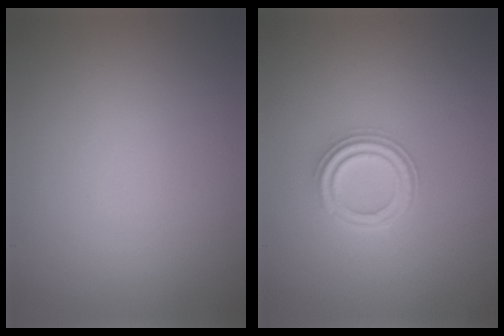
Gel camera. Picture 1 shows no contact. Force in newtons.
{"total": 2.7, "press": 2.6, "slide": 1.0}